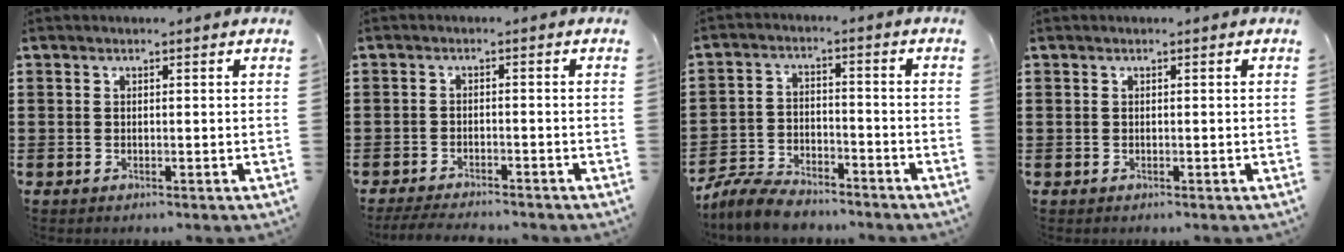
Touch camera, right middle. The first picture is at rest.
{"total": 2.9, "force": [-2.8, 0.1, 0.6], "torque": [-0.020, -0.003, -0.059]}
{"total": 6.6, "force": [-6.2, 1.3, 1.8], "torque": [-0.043, 0.009, -0.123]}
{"total": 0.0}